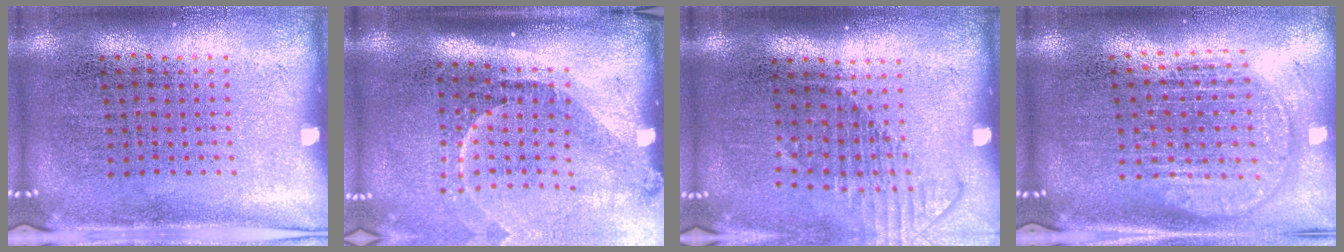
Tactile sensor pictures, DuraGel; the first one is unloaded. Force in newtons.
{"total": 2.2, "press": 1.5, "slide": 1.6}
{"total": 1.6, "press": 1.2, "slide": 1.0}
{"total": 1.8, "press": 1.5, "slide": 0.9}